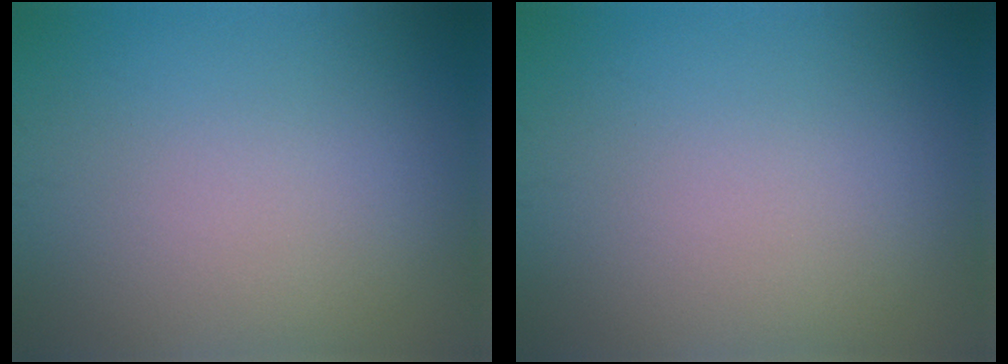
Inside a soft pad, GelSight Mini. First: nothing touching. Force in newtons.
{"total": 0.0}